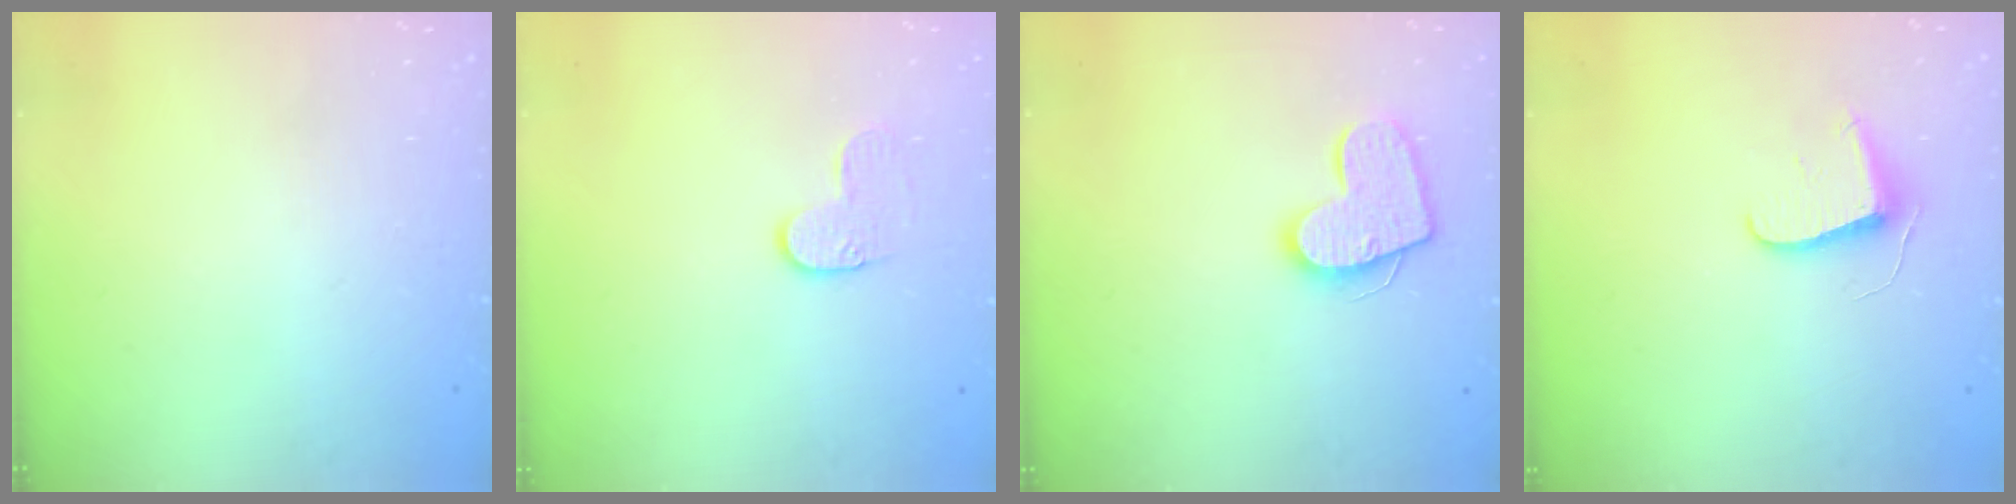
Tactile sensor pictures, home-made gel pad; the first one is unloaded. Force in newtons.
{"total": 5.4, "press": 5.4, "slide": 0.3}
{"total": 13.9, "press": 13.8, "slide": 1.1}
{"total": 7.1, "press": 7.1, "slide": 0.5}